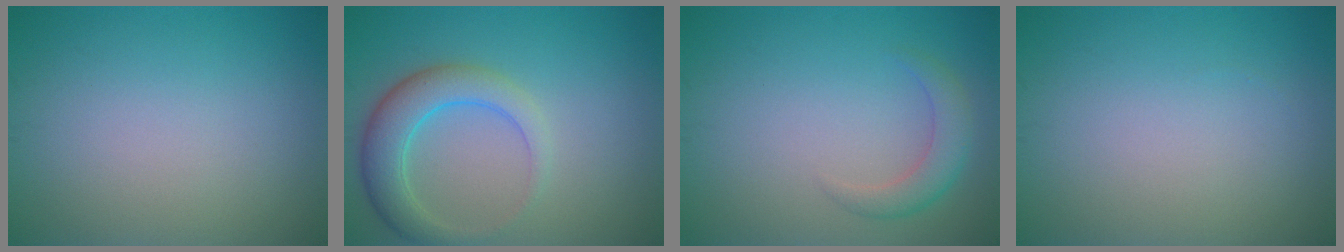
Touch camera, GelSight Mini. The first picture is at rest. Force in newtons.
{"total": 4.5, "press": 4.5, "slide": 0.1}
{"total": 2.4, "press": 2.4, "slide": 0.1}
{"total": 0.0}